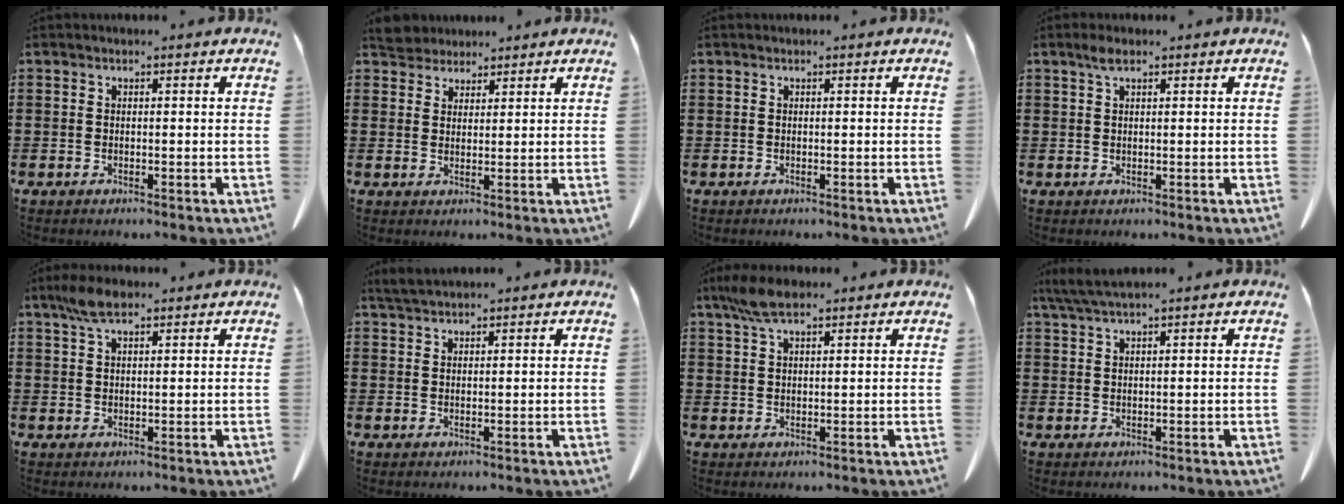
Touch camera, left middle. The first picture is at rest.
{"total": 4.0, "force": [3.8, 1.1, 0.5], "torque": [-0.024, -0.008, 0.075]}
{"total": 0.0}
{"total": 1.7, "force": [0.9, 0.6, 1.4], "torque": [-0.031, 0.001, 0.017]}
{"total": 4.3, "force": [2.7, 1.4, 3.0], "torque": [-0.067, 0.003, 0.050]}
{"total": 2.3, "force": [2.1, 0.1, 0.9], "torque": [-0.023, 0.000, 0.042]}
{"total": 5.1, "force": [3.2, 1.6, 3.6], "torque": [-0.078, 0.002, 0.061]}
{"total": 3.1, "force": [2.4, 0.0, 1.9], "torque": [-0.042, -0.004, 0.048]}